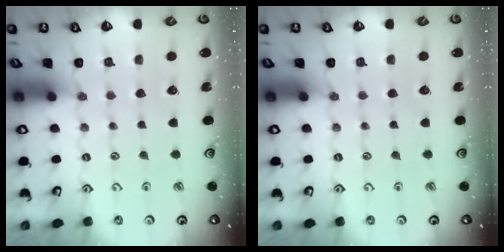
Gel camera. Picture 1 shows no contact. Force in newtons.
{"total": 0.0}